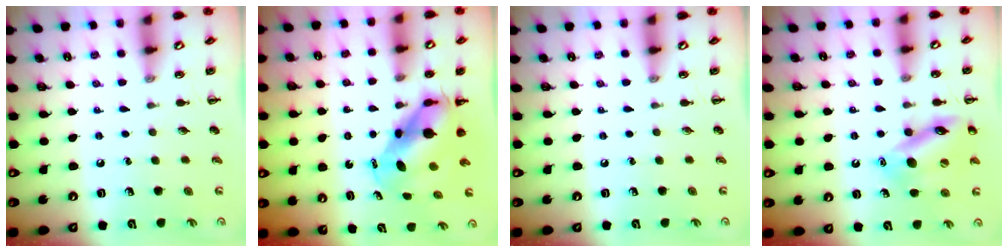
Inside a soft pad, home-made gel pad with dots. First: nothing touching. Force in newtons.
{"total": 7.0, "press": 6.7, "slide": 2.3}
{"total": 0.0}
{"total": 15.0, "press": 14.8, "slide": 2.5}